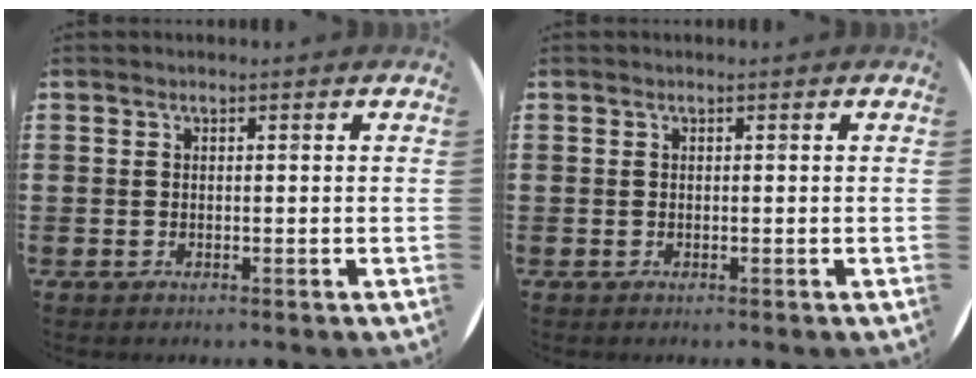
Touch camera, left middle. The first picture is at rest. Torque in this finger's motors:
{"motor_torque": [-0.03, 0.03, 0.00, 0.00]}